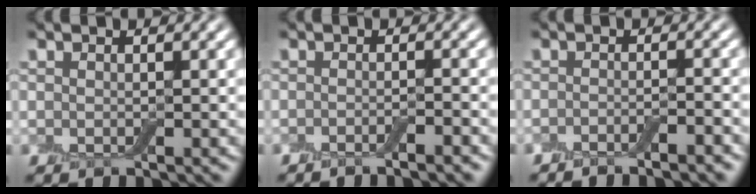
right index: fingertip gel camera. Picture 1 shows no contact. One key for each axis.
{"total": 1.8, "fx": -1.4, "fy": 0.2, "fz": 1.2, "tx": -0.017, "ty": 0.000, "tz": -0.027}
{"total": 2.4, "fx": -2.0, "fy": 0.3, "fz": 1.3, "tx": -0.020, "ty": 0.000, "tz": -0.036}